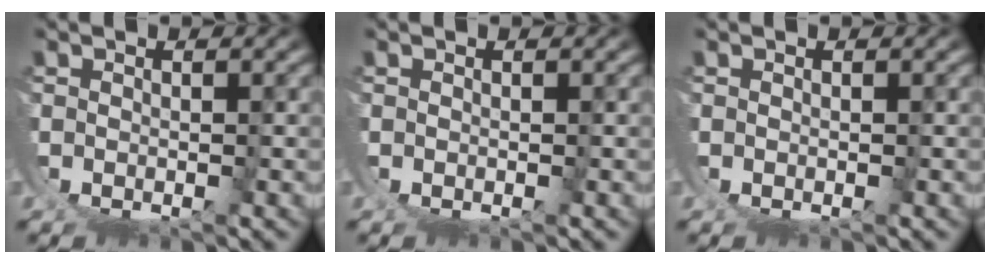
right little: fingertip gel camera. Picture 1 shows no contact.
{"total": 0.0}
{"total": 0.0}